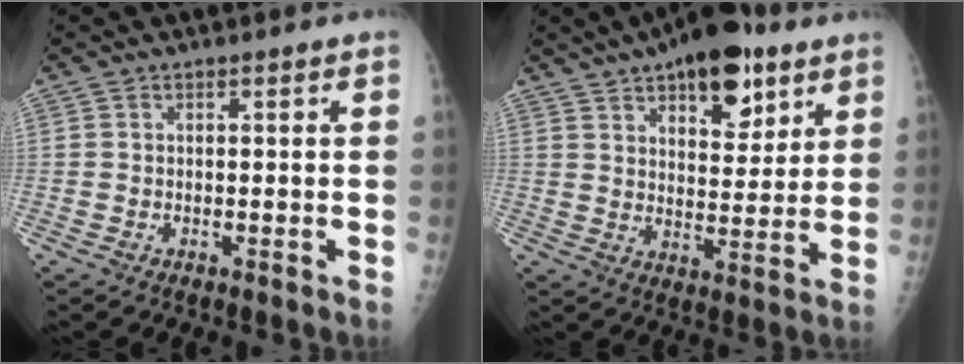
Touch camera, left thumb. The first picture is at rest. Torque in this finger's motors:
{"motor_torque": [0.26, 0.37, 0.08, -0.20, 0.11]}